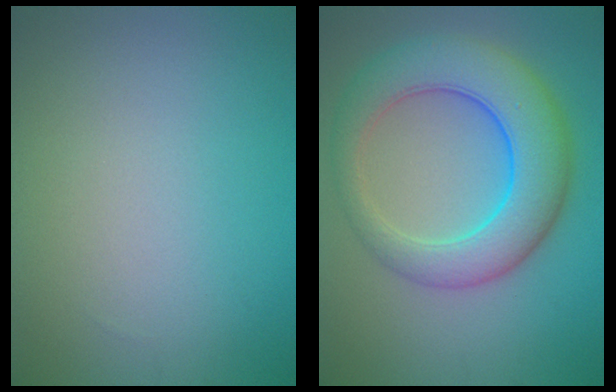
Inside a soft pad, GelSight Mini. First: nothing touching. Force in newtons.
{"total": 8.2, "press": 8.2, "slide": 0.1}